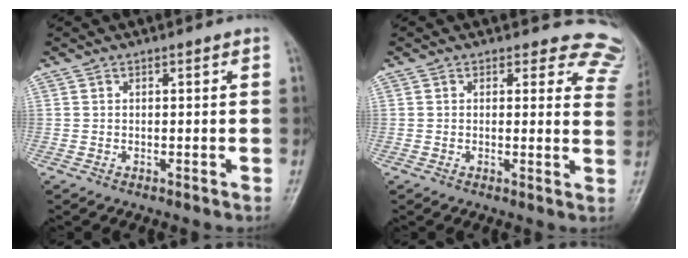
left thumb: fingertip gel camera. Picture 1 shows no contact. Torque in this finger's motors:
{"motor_torque": [0.07, -0.02, -0.14, -0.31, 0.01]}